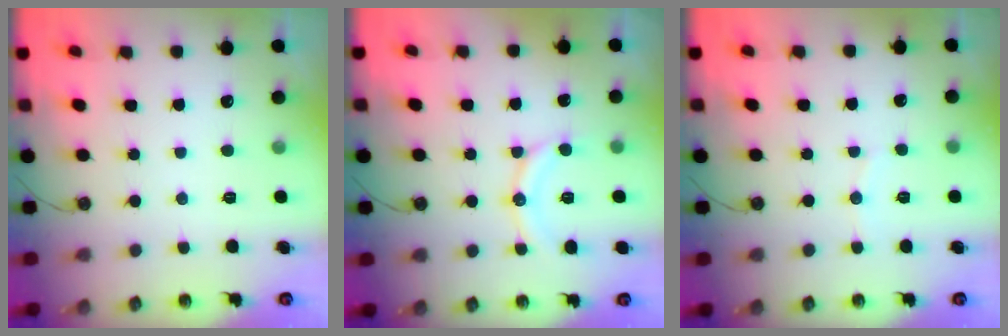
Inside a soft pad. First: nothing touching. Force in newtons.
{"total": 10.2, "press": 10.2, "slide": 0.4}
{"total": 4.5, "press": 4.5, "slide": 0.5}